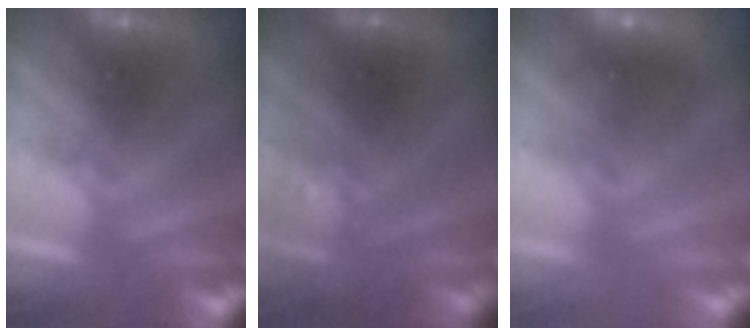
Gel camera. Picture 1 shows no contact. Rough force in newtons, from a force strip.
{"total": 3.0}
{"total": 7.8}